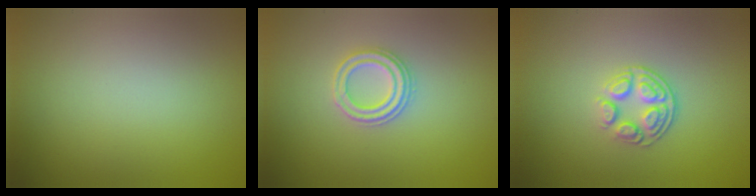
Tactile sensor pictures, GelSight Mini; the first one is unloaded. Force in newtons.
{"total": 2.5, "press": 2.4, "slide": 0.7}
{"total": 3.4, "press": 2.6, "slide": 2.3}